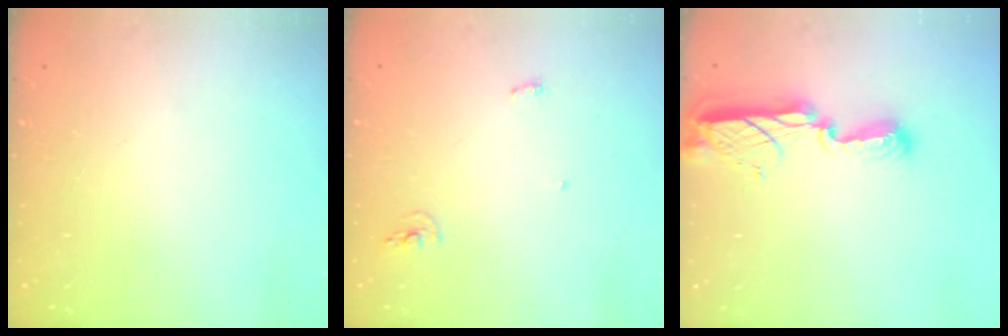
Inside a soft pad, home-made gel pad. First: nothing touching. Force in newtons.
{"total": 7.6, "press": 4.3, "slide": 6.2}
{"total": 8.9, "press": 8.9, "slide": 0.5}